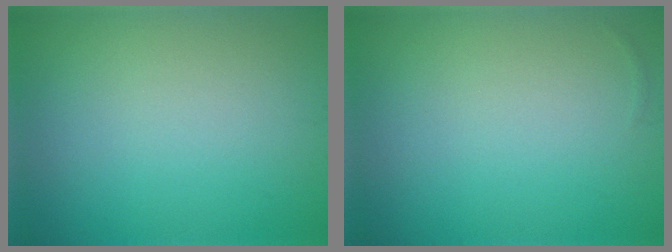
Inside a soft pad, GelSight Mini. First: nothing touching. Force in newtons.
{"total": 0.0}